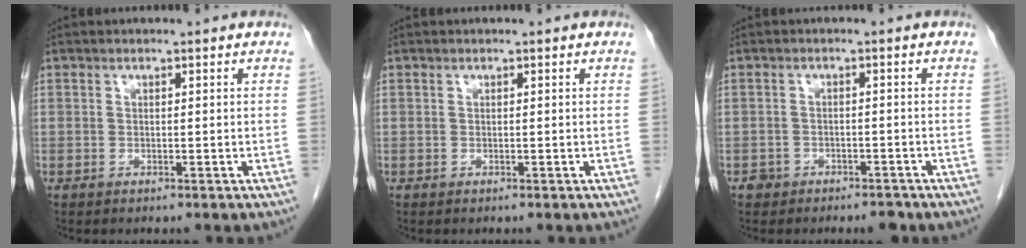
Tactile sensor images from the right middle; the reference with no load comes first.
{"total": 0.0}
{"total": 2.8, "force": [-2.1, 1.7, 0.6], "torque": [-0.007, 0.008, -0.027]}